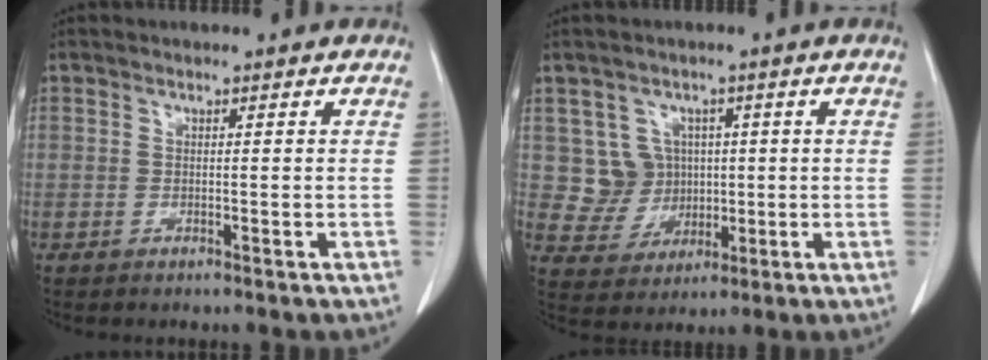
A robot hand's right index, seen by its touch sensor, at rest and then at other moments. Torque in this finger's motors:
{"motor_torque": [-0.10, 0.05, 0.00, -0.02]}